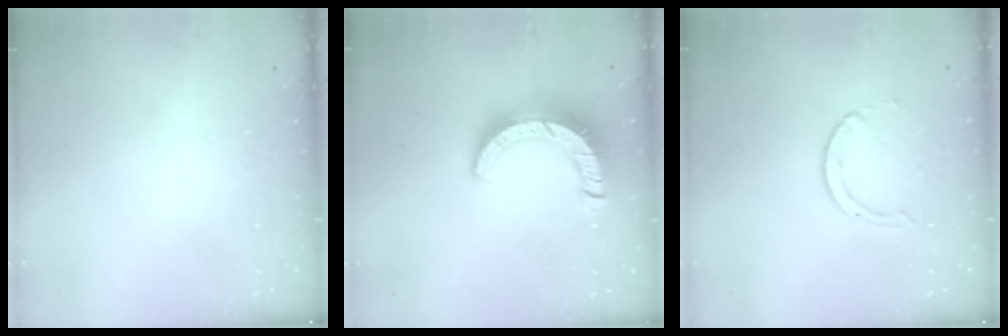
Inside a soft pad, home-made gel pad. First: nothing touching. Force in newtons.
{"total": 12.2, "press": 12.1, "slide": 1.3}
{"total": 2.0, "press": 2.0, "slide": 0.2}